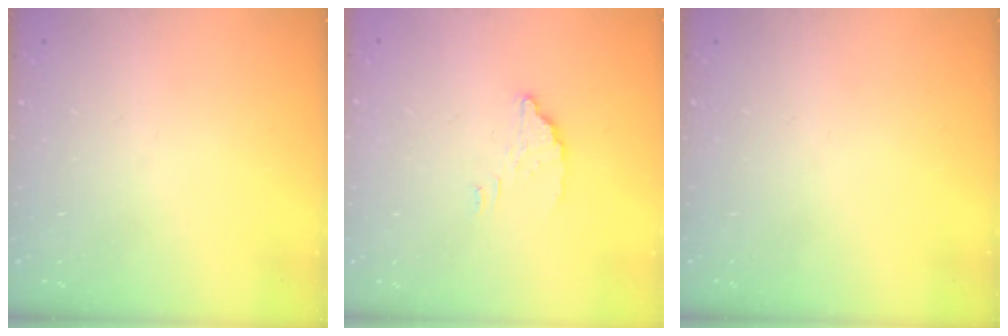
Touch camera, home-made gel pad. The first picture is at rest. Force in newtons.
{"total": 2.9, "press": 2.9, "slide": 0.3}
{"total": 0.0}